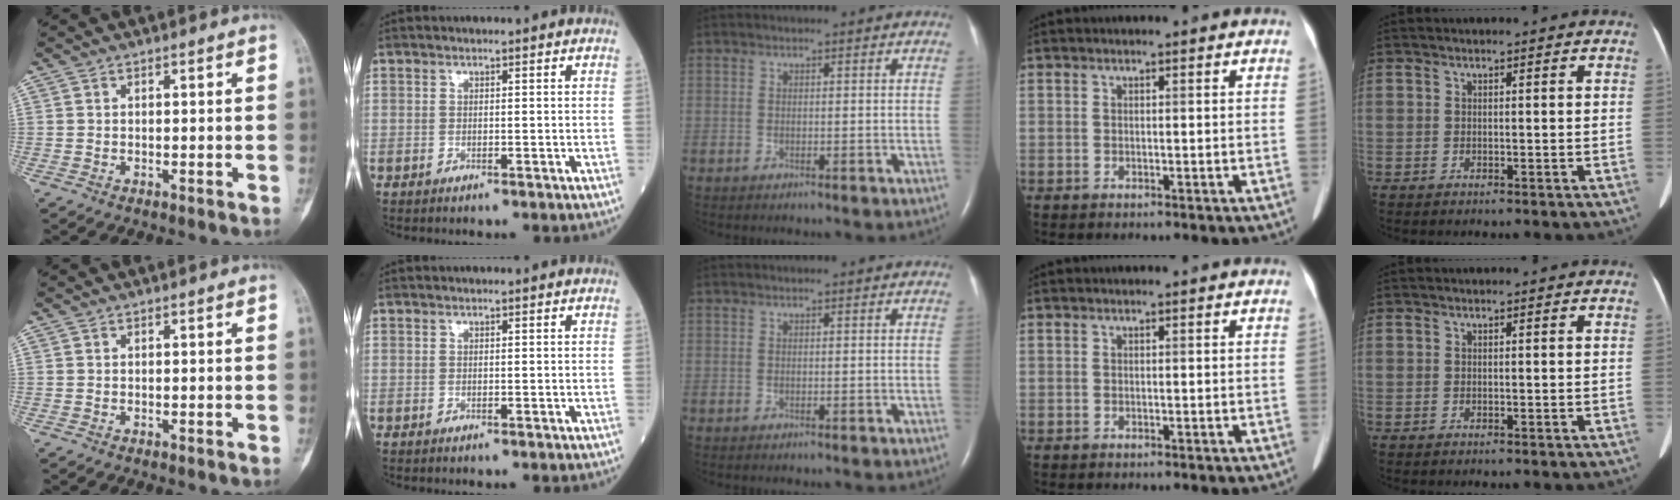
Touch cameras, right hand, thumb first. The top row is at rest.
{}